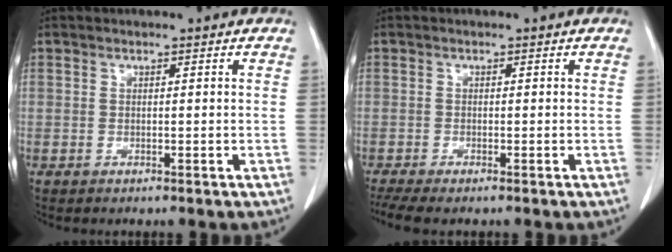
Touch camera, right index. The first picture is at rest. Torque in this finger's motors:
{"motor_torque": [0.34, -0.36, 0.21, 0.05]}